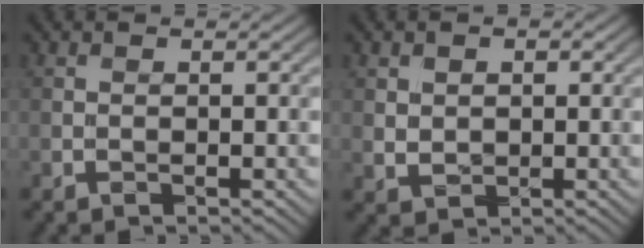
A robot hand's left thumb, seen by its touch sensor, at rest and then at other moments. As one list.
[{"total": 1.7, "force": [1.1, 1.3, -0.1], "torque": [-0.011, -0.004, 0.021]}]